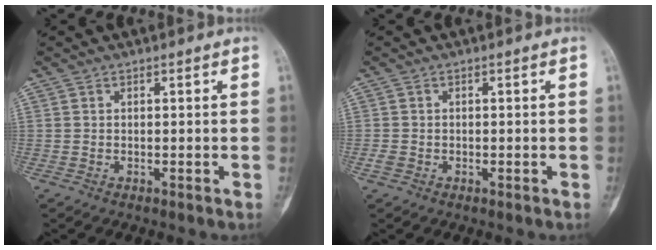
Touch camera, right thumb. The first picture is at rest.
{"total": 1.3, "force": [-0.4, 1.1, 0.5], "torque": [-0.011, 0.002, -0.008]}